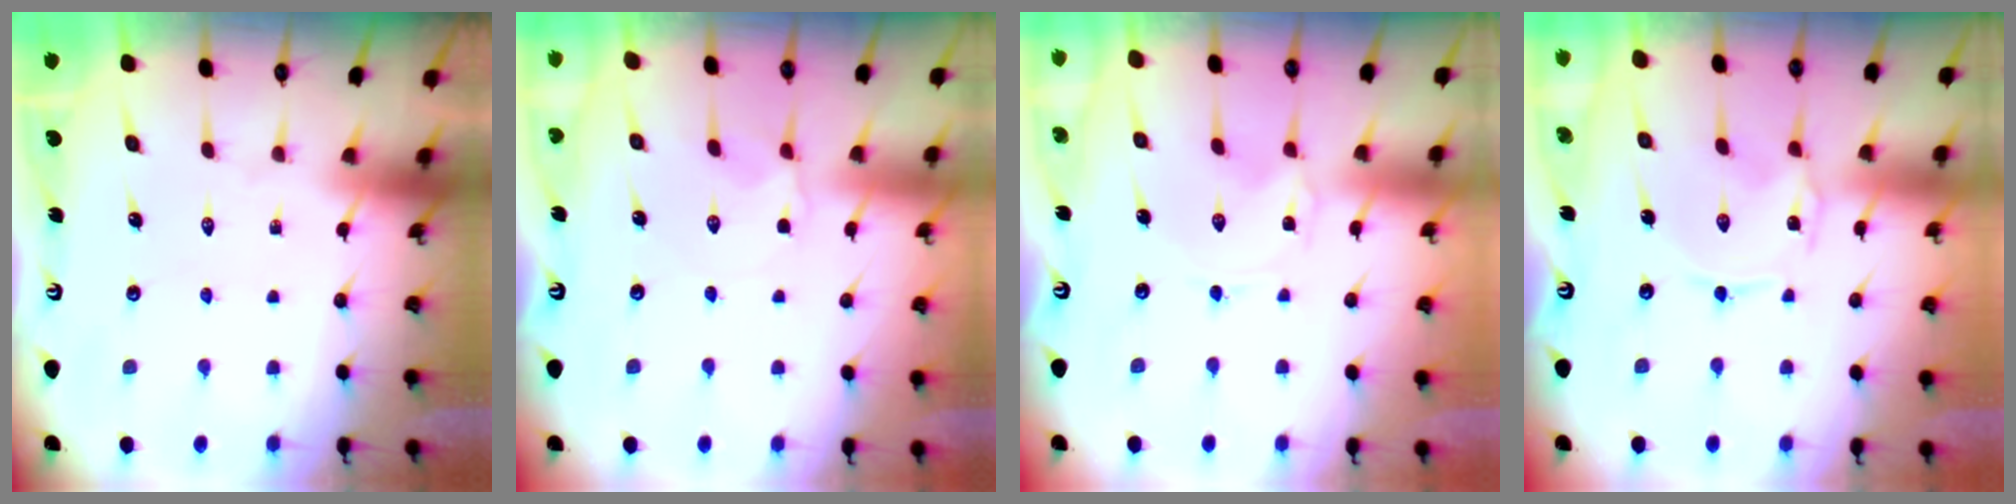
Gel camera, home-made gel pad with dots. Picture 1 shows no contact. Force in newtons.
{"total": 1.9, "press": 1.8, "slide": 0.7}
{"total": 0.0}
{"total": 1.1, "press": 1.1, "slide": 0.2}